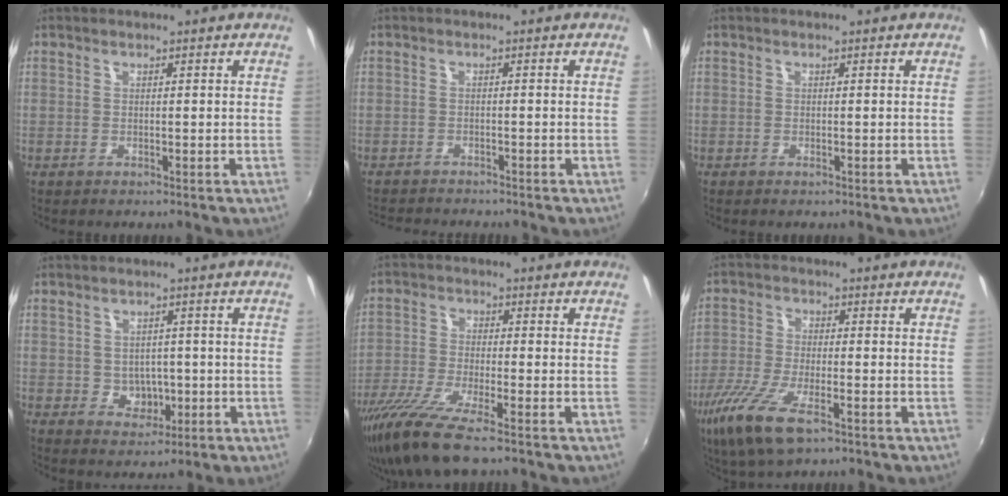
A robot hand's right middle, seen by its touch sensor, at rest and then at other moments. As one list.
[{"total": 5.2, "force": [-5.0, 0.7, 1.4], "torque": [-0.042, -0.015, -0.081]}, {"total": 0.0}, {"total": 4.2, "force": [-0.6, 3.8, 1.8], "torque": [-0.034, 0.006, 0.003]}, {"total": 11.0, "force": [-8.3, 0.8, 7.1], "torque": [-0.164, -0.038, -0.156]}, {"total": 11.1, "force": [-6.5, 3.4, 8.4], "torque": [-0.190, -0.030, -0.126]}]